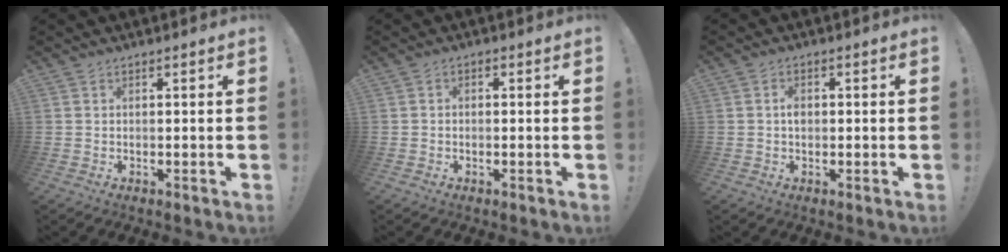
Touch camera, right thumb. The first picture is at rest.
{"total": 1.2, "force": [-0.9, 0.5, 0.5], "torque": [-0.006, 0.003, -0.017]}
{"total": 2.3, "force": [-0.2, 1.7, 1.6], "torque": [-0.013, 0.000, -0.008]}